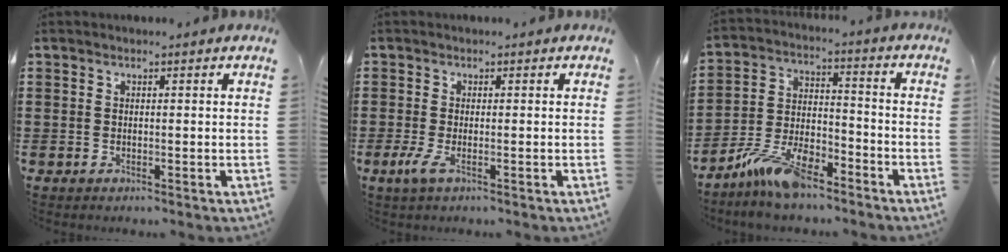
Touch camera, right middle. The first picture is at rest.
{"total": 2.1, "force": [-0.9, 0.5, 1.8], "torque": [-0.055, -0.012, -0.023]}
{"total": 9.7, "force": [-7.4, 3.0, 5.4], "torque": [-0.118, 0.014, -0.145]}